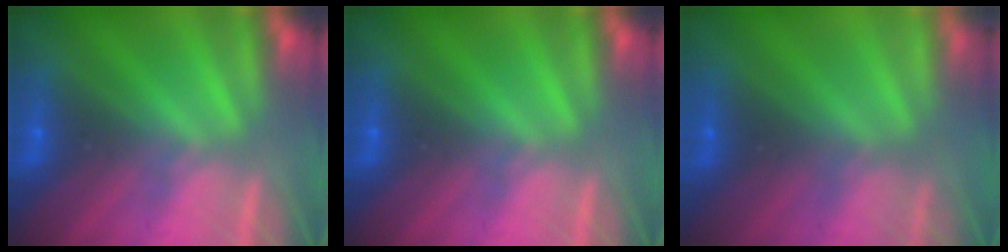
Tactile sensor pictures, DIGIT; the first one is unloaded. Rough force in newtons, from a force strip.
{"total": 0.0}
{"total": 2.9}